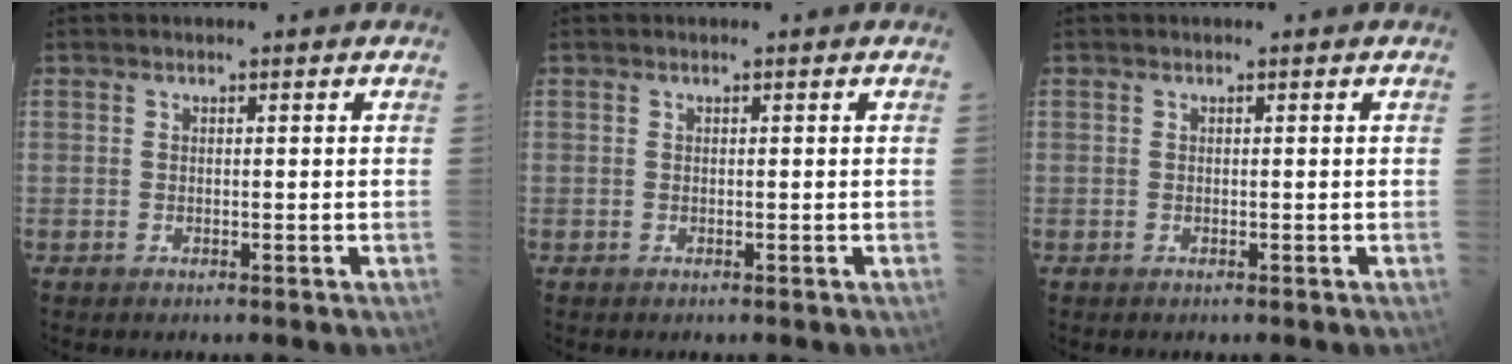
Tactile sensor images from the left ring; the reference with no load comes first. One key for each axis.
{"total": 0.0}
{"total": 0.0}